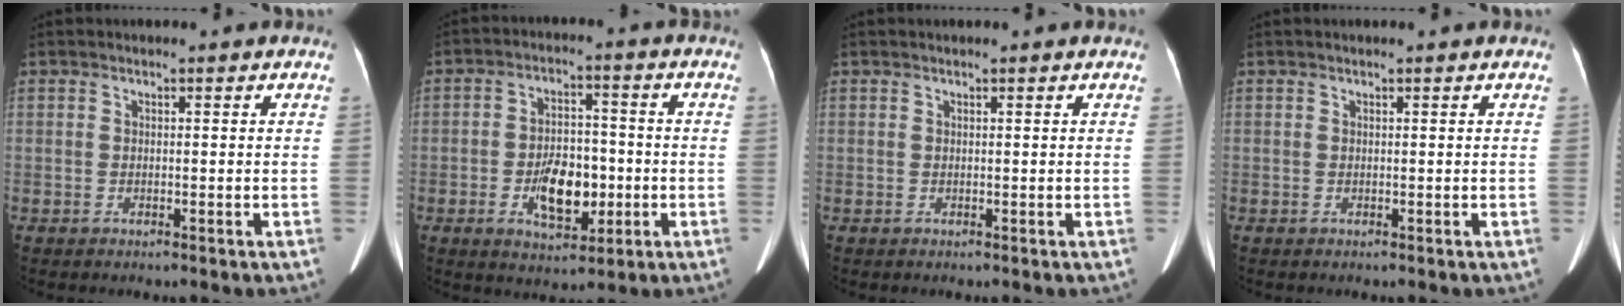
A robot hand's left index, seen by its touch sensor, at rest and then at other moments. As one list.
[{"total": 8.0, "force": [-2.2, 3.9, 6.7], "torque": [-0.127, 0.002, -0.034]}, {"total": 1.1, "force": [1.0, -0.1, 0.5], "torque": [-0.008, 0.016, 0.015]}, {"total": 0.7, "force": [0.6, -0.1, 0.3], "torque": [-0.004, 0.010, 0.010]}]